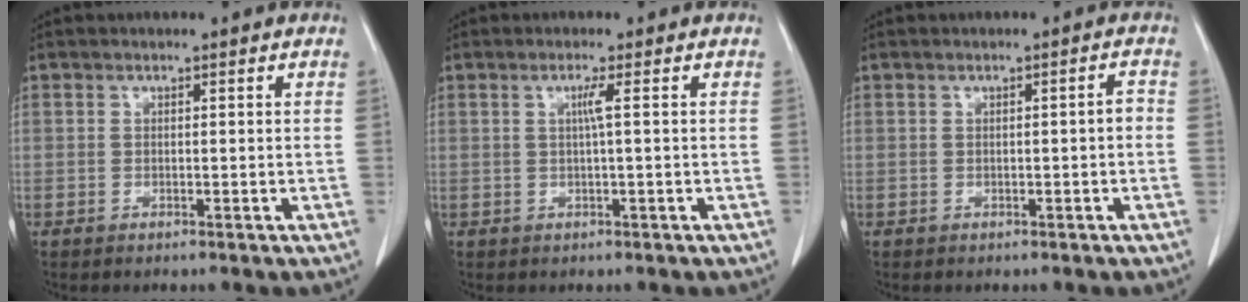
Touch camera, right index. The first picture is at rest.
{"total": 1.6, "force": [0.2, -0.5, 1.5], "torque": [-0.032, 0.001, 0.004]}
{"total": 1.3, "force": [-0.3, 0.2, 1.3], "torque": [-0.014, 0.002, -0.004]}